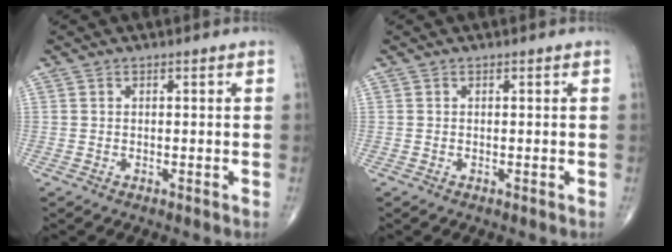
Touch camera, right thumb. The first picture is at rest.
{"total": 0.0}